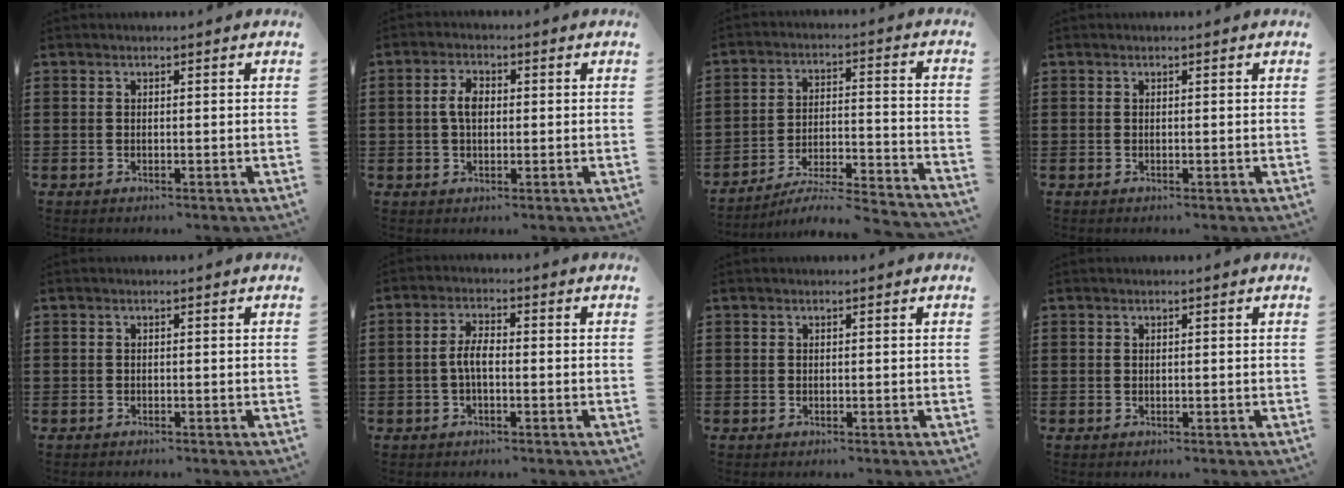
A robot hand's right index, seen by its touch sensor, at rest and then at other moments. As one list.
[{"total": 3.7, "force": [0.0, 2.0, 3.1], "torque": [-0.070, 0.008, -0.005]}, {"total": 4.7, "force": [-4.4, -0.1, 1.7], "torque": [-0.032, -0.016, -0.092]}, {"total": 0.0}, {"total": 0.7, "force": [-0.7, -0.1, -0.1], "torque": [0.001, -0.002, -0.014]}, {"total": 3.6, "force": [-0.9, 1.2, 3.2], "torque": [-0.081, -0.002, -0.025]}, {"total": 0.0}, {"total": 0.0}]